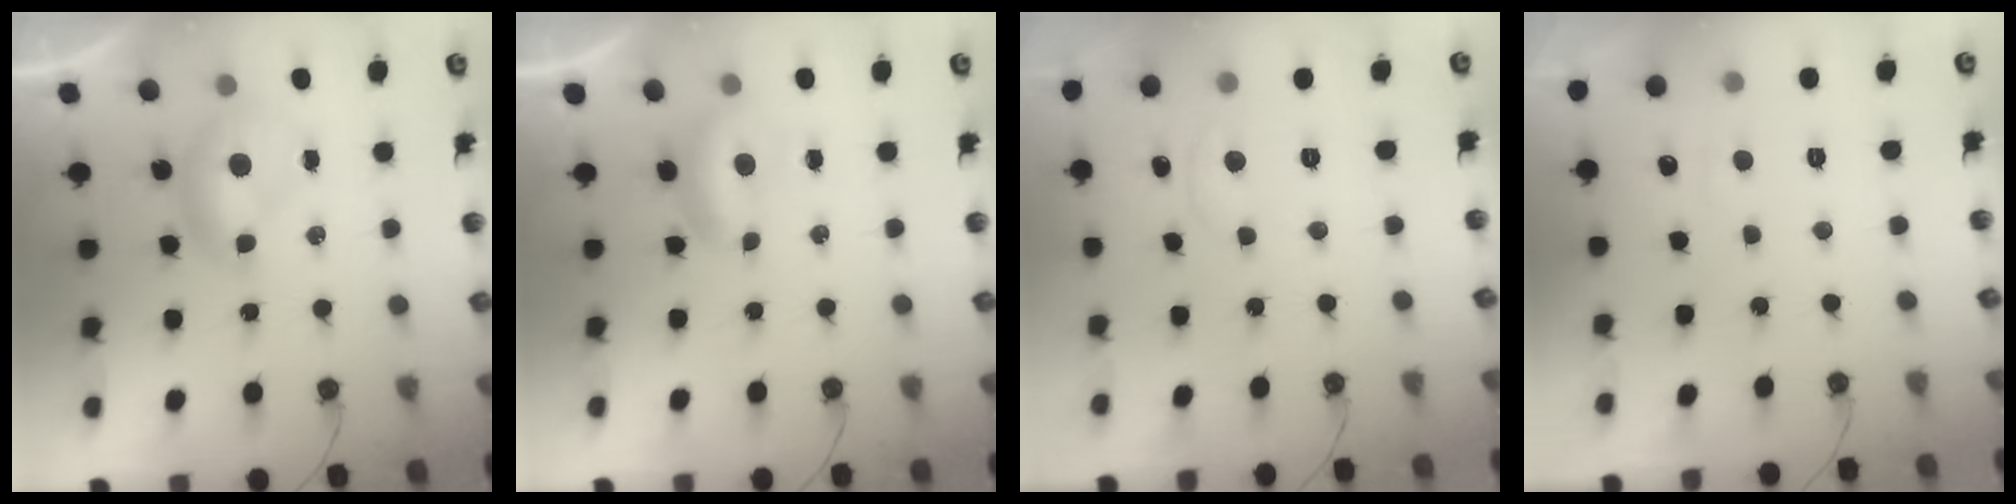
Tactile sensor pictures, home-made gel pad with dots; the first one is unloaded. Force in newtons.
{"total": 1.4, "press": 1.3, "slide": 0.4}
{"total": 0.9, "press": 0.8, "slide": 0.4}
{"total": 0.9, "press": 0.6, "slide": 0.6}